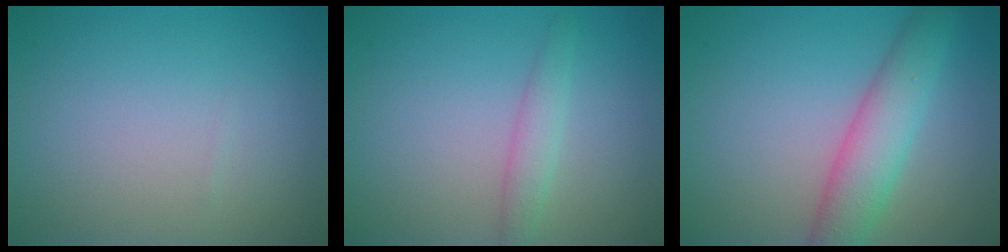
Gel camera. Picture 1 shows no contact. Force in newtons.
{"total": 1.8, "press": 1.8, "slide": 0.1}
{"total": 4.8, "press": 4.8, "slide": 0.2}